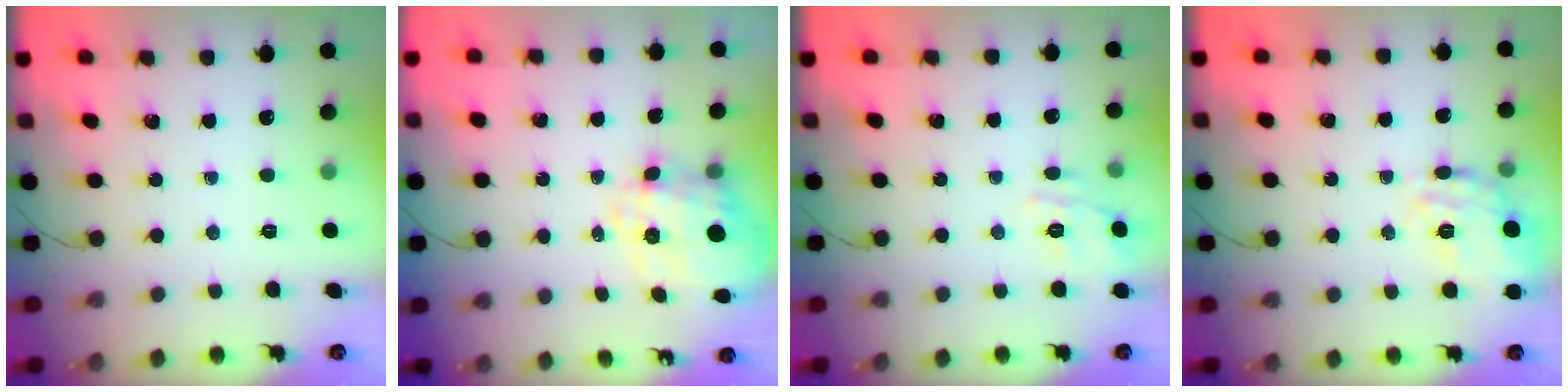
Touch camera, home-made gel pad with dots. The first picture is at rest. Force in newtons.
{"total": 10.6, "press": 10.6, "slide": 1.3}
{"total": 10.1, "press": 10.0, "slide": 1.3}
{"total": 12.3, "press": 12.3, "slide": 0.7}